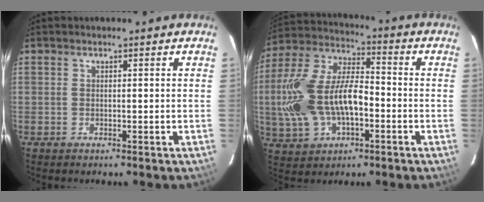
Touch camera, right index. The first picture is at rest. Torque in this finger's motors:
{"motor_torque": [0.66, -0.21, 1.05, 0.21]}